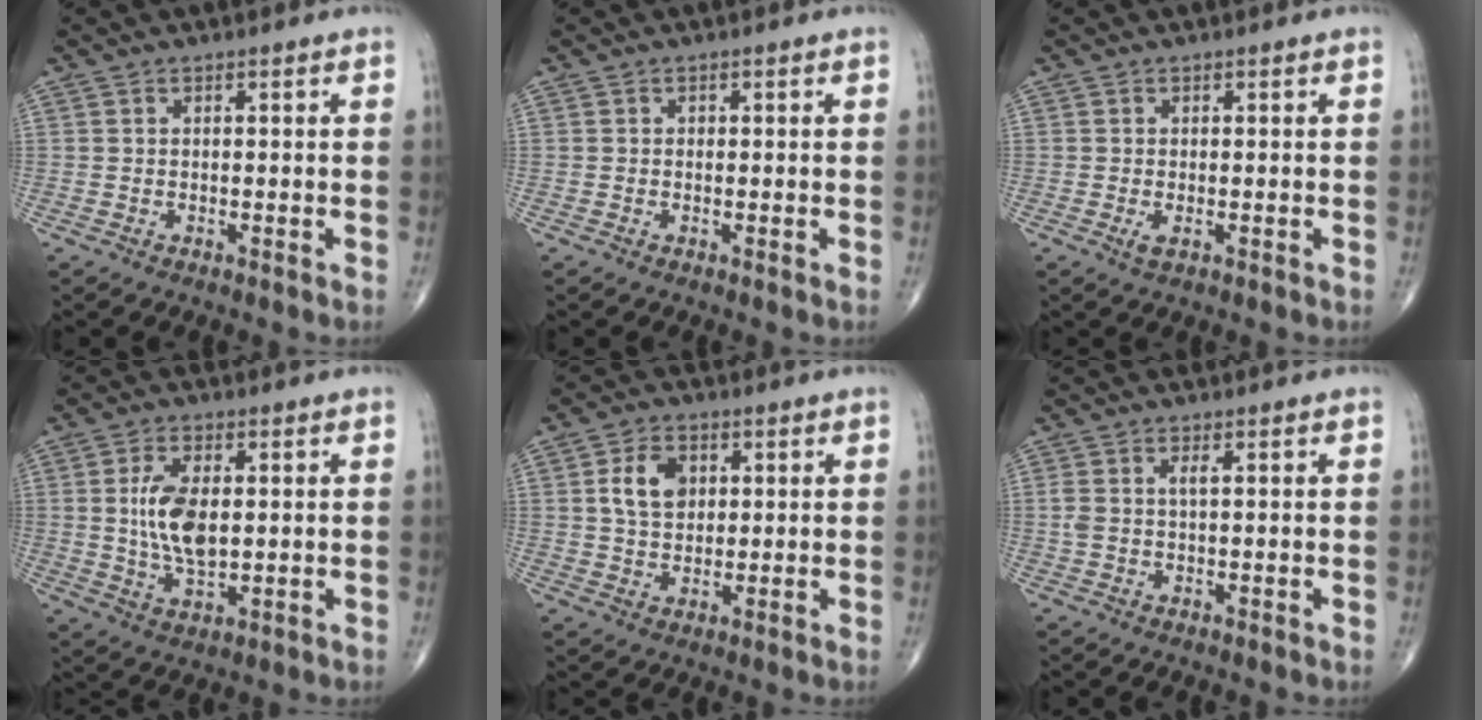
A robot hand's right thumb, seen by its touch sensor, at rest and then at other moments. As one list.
[{"total": 0.0}, {"total": 1.4, "force": [-0.4, 0.6, 1.2], "torque": [-0.028, -0.005, -0.006]}, {"total": 9.3, "force": [0.8, 4.7, 8.0], "torque": [-0.155, -0.008, 0.021]}, {"total": 7.2, "force": [1.7, 5.0, 4.8], "torque": [-0.071, -0.002, 0.028]}, {"total": 2.3, "force": [0.5, 0.8, 2.1], "torque": [-0.057, 0.012, 0.012]}]